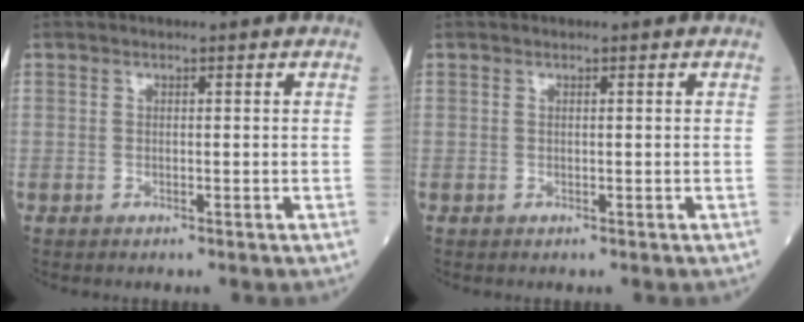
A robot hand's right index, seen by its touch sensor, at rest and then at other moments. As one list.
[{"total": 0.0}]